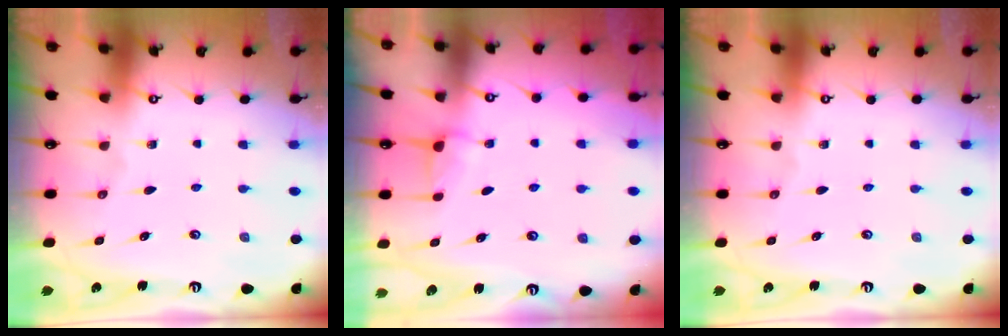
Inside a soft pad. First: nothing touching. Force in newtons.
{"total": 3.8, "press": 3.8, "slide": 0.0}
{"total": 0.0}